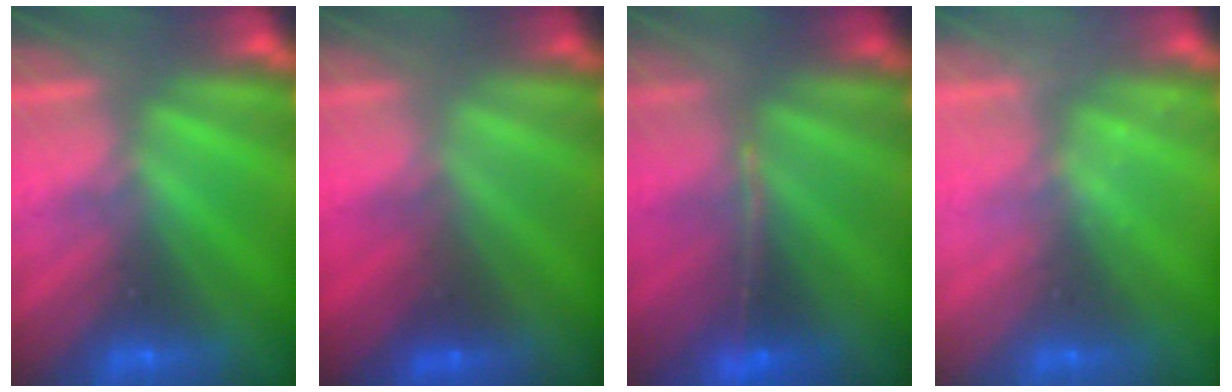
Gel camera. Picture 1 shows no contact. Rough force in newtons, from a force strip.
{"total": 1.5}
{"total": 1.3}
{"total": 2.2}